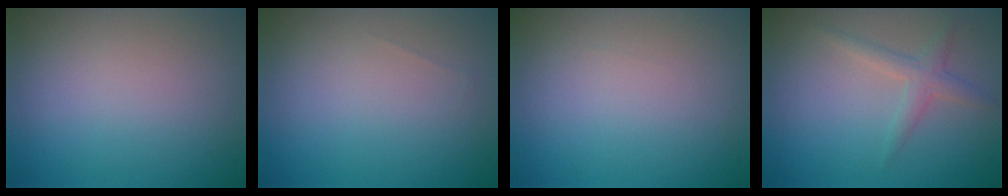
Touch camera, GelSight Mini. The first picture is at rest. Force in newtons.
{"total": 0.0}
{"total": 0.0}
{"total": 1.8, "press": 1.8, "slide": 0.1}